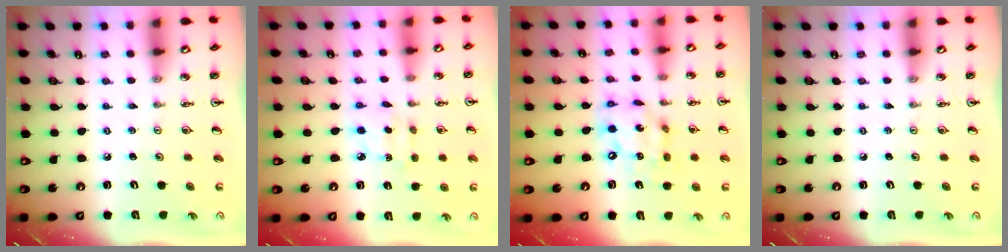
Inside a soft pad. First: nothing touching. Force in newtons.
{"total": 3.1, "press": 3.1, "slide": 0.0}
{"total": 13.6, "press": 13.5, "slide": 1.8}
{"total": 0.0}